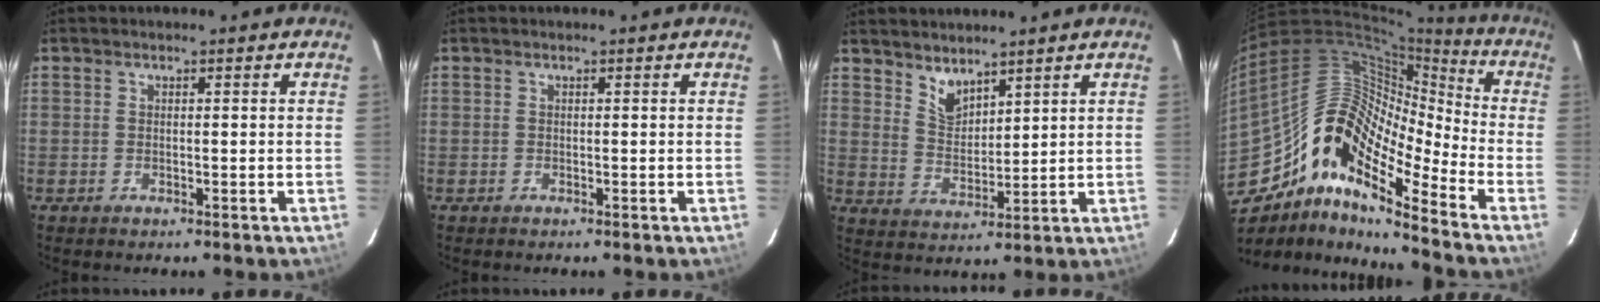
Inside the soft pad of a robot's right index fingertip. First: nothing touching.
{"total": 0.0}
{"total": 5.1, "force": [4.4, 2.0, 1.8], "torque": [-0.026, -0.005, 0.087]}
{"total": 16.1, "force": [-10.5, 5.4, 10.8], "torque": [-0.170, 0.006, -0.215]}